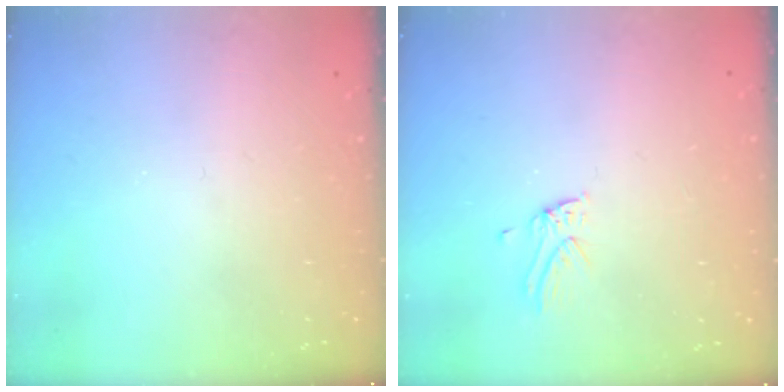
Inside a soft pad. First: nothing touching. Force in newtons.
{"total": 2.1, "press": 2.1, "slide": 0.1}